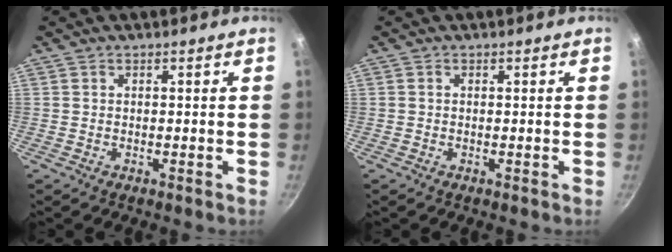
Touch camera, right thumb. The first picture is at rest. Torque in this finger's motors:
{"motor_torque": [-0.54, -0.08, -0.40, 0.38, -0.01]}